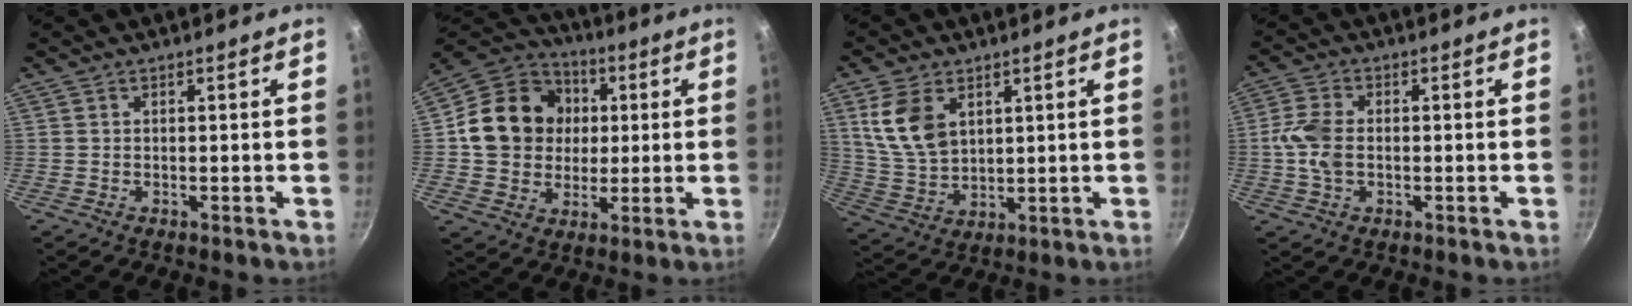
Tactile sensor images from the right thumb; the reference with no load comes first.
{"total": 16.9, "force": [1.8, 14.8, 8.0], "torque": [-0.115, 0.022, 0.027]}
{"total": 10.6, "force": [4.1, 6.8, 7.1], "torque": [-0.125, -0.023, 0.093]}
{"total": 6.8, "force": [-0.5, 4.3, 5.2], "torque": [-0.110, 0.013, -0.016]}